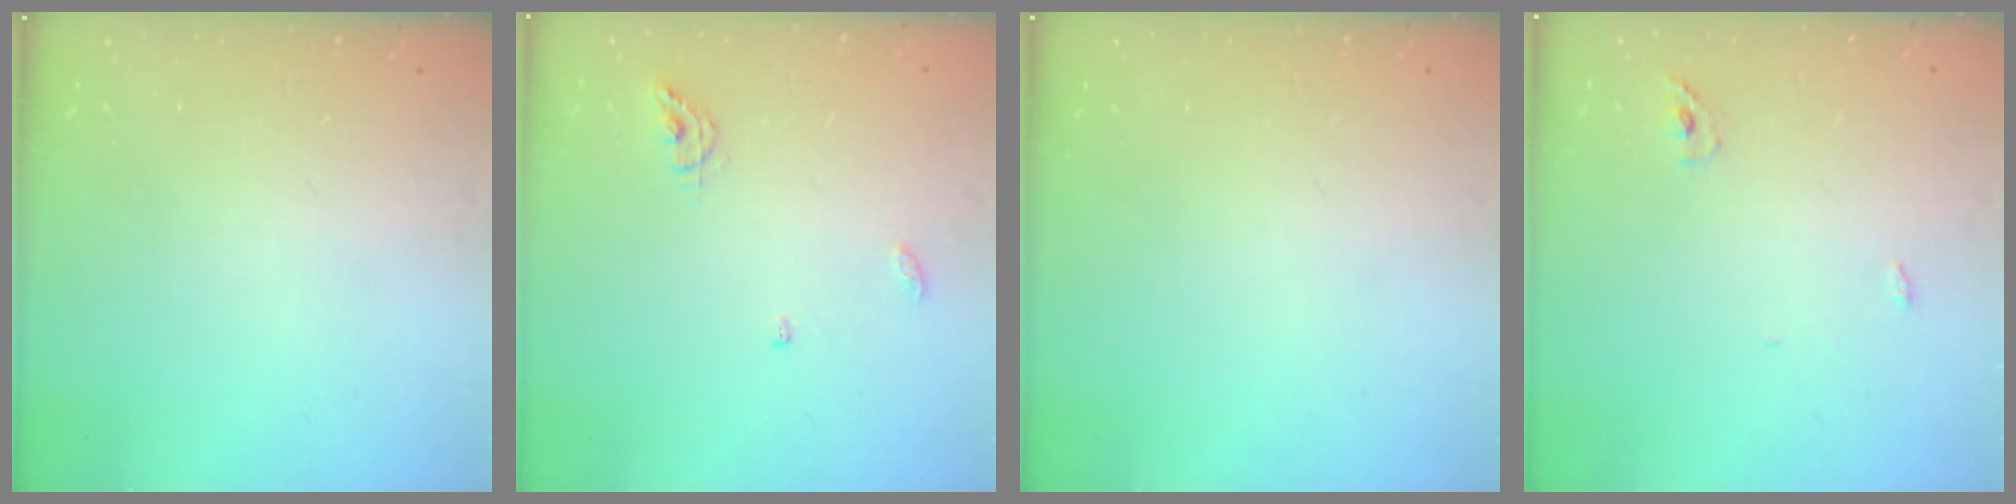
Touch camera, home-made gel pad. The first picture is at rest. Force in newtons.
{"total": 7.0, "press": 6.9, "slide": 0.8}
{"total": 0.0}
{"total": 2.1, "press": 1.9, "slide": 1.0}